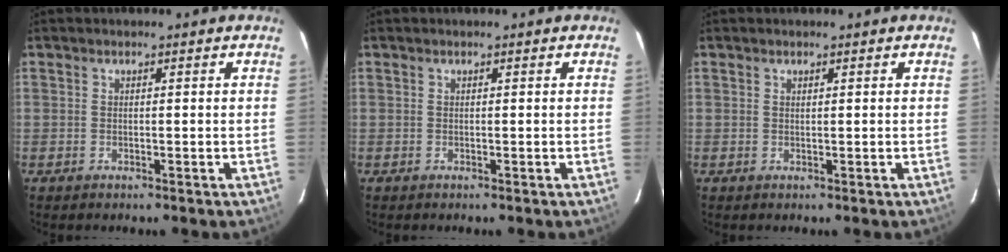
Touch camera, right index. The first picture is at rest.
{"total": 0.0}
{"total": 0.0}